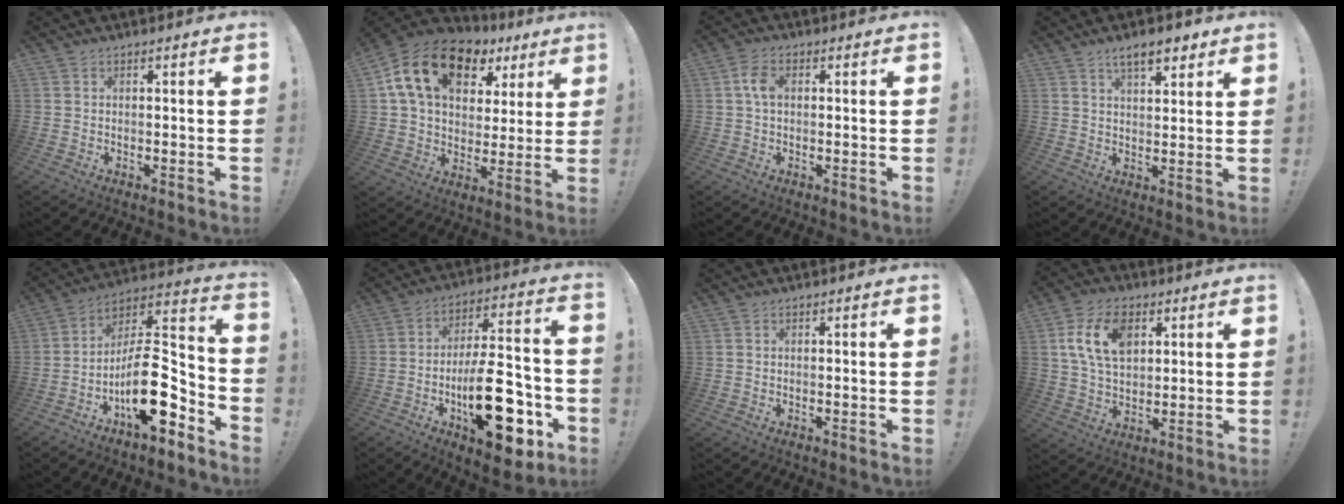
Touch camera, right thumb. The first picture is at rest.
{"total": 18.5, "force": [8.7, 11.5, 11.6], "torque": [-0.195, -0.027, 0.157]}
{"total": 4.7, "force": [0.6, 2.9, 3.7], "torque": [-0.064, 0.010, 0.012]}
{"total": 7.4, "force": [4.8, 3.0, 4.7], "torque": [-0.064, -0.019, 0.083]}
{"total": 18.2, "force": [-6.5, 7.6, 15.3], "torque": [-0.254, 0.030, -0.099]}
{"total": 23.3, "force": [-7.6, 10.0, 19.7], "torque": [-0.309, 0.051, -0.108]}
{"total": 0.0}
{"total": 13.7, "force": [4.8, 9.0, 9.1], "torque": [-0.165, -0.001, 0.090]}